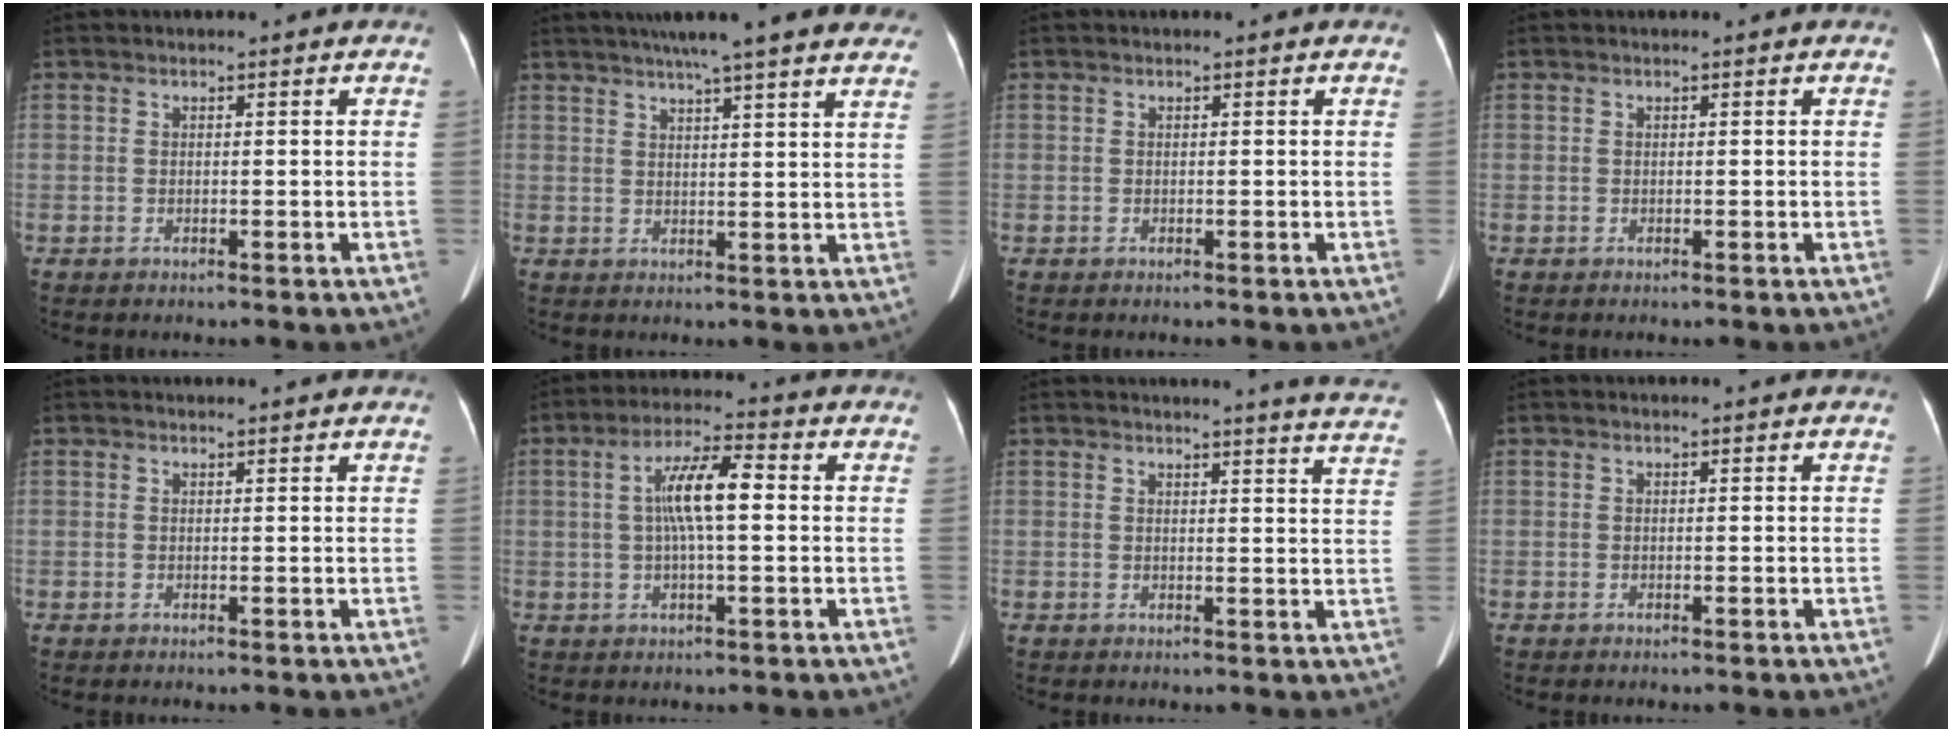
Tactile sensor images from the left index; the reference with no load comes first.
{"total": 18.9, "force": [16.0, 1.2, 10.2], "torque": [-0.154, 0.029, 0.198]}
{"total": 0.0}
{"total": 0.0}
{"total": 1.8, "force": [1.7, 0.1, 0.6], "torque": [-0.011, 0.014, 0.020]}
{"total": 7.9, "force": [0.7, 1.4, 7.8], "torque": [-0.148, 0.018, 0.009]}
{"total": 11.1, "force": [10.7, -0.9, 3.0], "torque": [-0.027, -0.070, 0.092]}
{"total": 0.0}